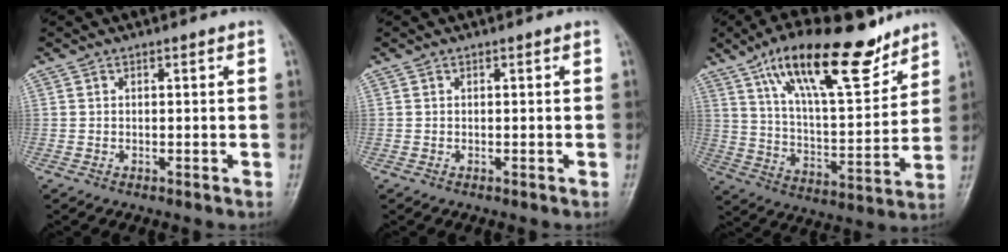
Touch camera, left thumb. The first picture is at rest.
{"total": 0.0}
{"total": 20.9, "force": [13.7, 7.0, 14.1], "torque": [-0.201, -0.057, 0.235]}